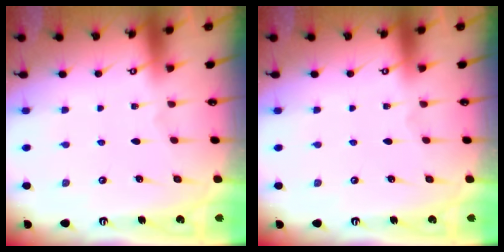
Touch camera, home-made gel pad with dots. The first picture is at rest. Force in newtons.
{"total": 0.0}